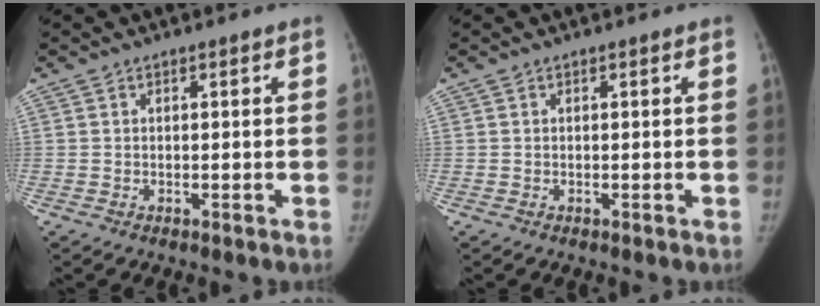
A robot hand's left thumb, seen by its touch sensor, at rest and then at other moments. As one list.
[{"total": 0.0}]